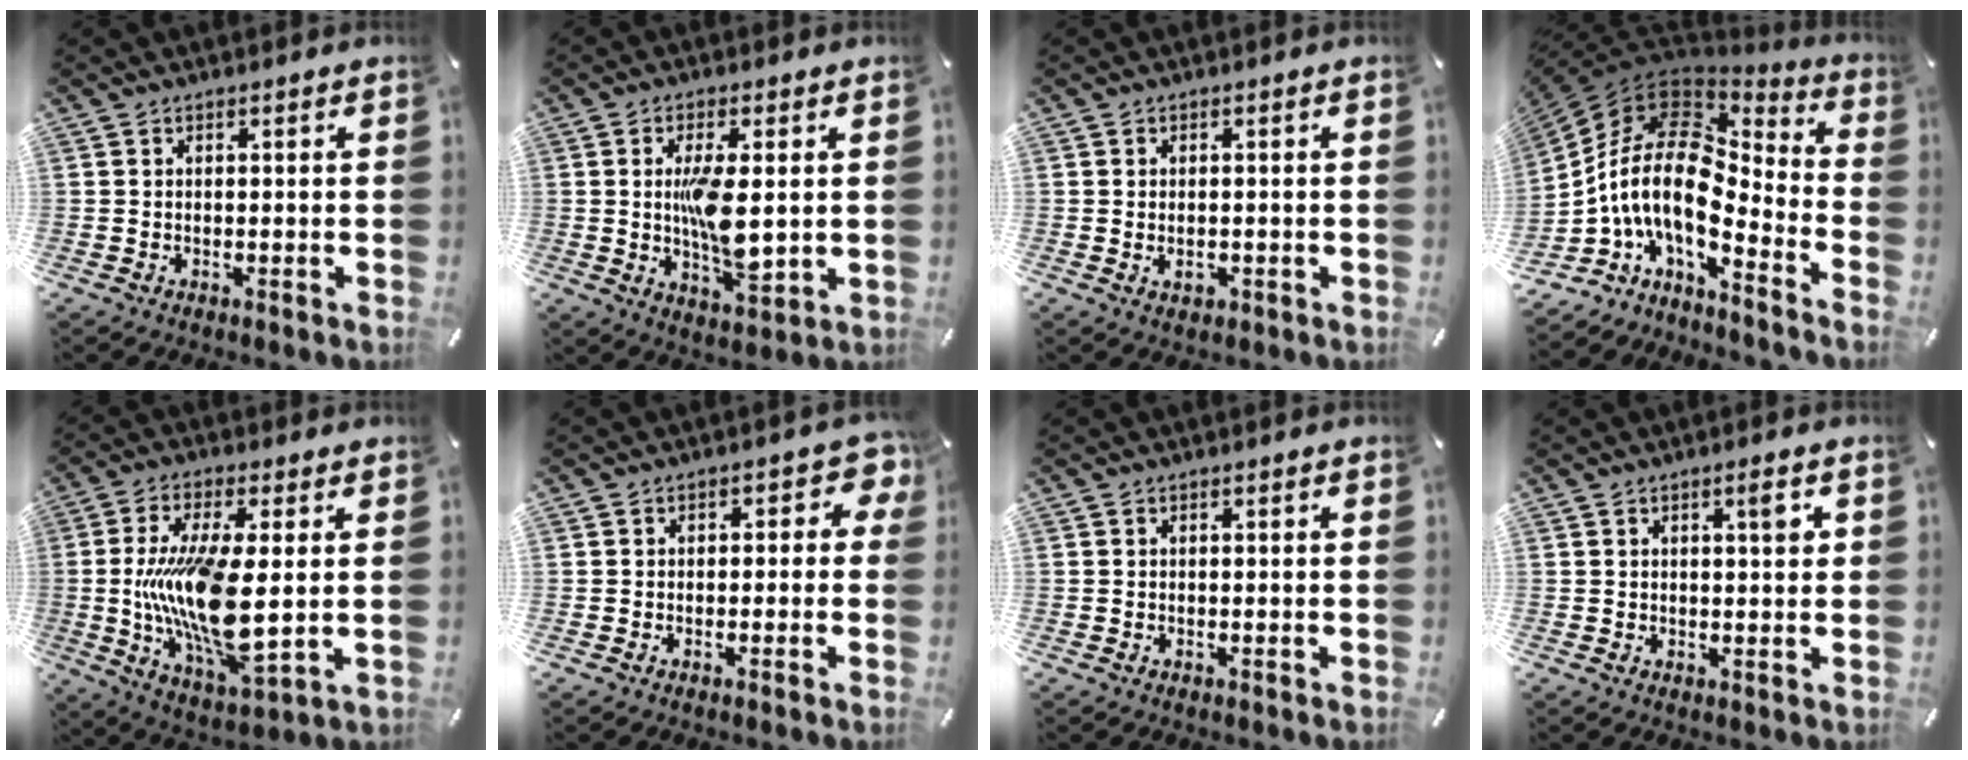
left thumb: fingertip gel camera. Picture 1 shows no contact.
{"total": 10.3, "force": [0.7, 4.3, 9.4], "torque": [-0.189, -0.018, 0.008]}
{"total": 1.9, "force": [-0.3, 1.2, 1.4], "torque": [-0.019, -0.003, -0.006]}
{"total": 18.1, "force": [-1.7, 9.6, 15.2], "torque": [-0.336, -0.020, -0.038]}
{"total": 17.8, "force": [0.8, 6.2, 16.7], "torque": [-0.353, -0.032, 0.010]}
{"total": 4.2, "force": [-0.2, 2.7, 3.2], "torque": [-0.045, 0.012, -0.010]}
{"total": 0.0}
{"total": 3.5, "force": [1.2, 1.1, 3.2], "torque": [-0.041, -0.003, 0.012]}